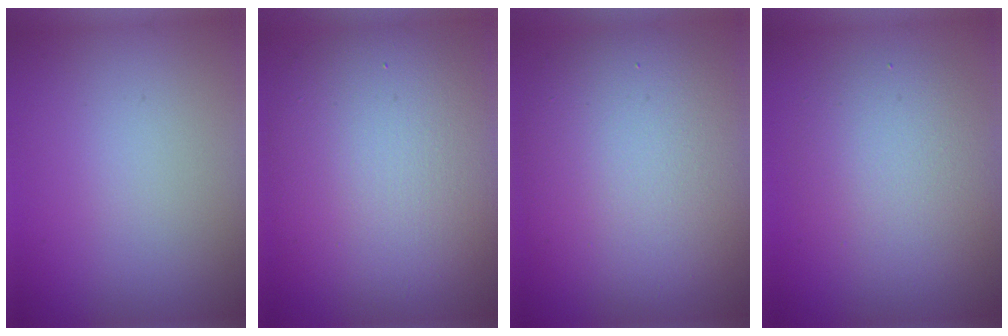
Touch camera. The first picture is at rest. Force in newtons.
{"total": 11.9, "press": 11.8, "slide": 0.8}
{"total": 11.3, "press": 11.3, "slide": 0.7}
{"total": 4.6, "press": 4.6, "slide": 0.2}